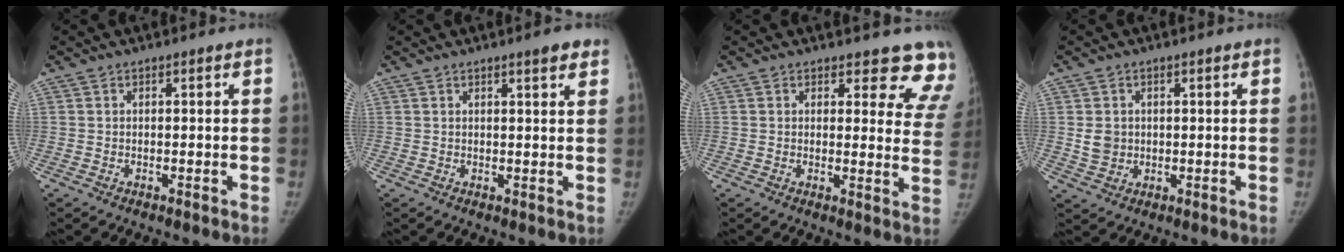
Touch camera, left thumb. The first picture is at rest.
{"total": 3.3, "force": [2.2, 0.5, 2.4], "torque": [-0.026, -0.010, 0.028]}
{"total": 11.5, "force": [10.6, 4.1, 1.8], "torque": [0.041, -0.082, 0.082]}
{"total": 3.7, "force": [0.4, 3.2, 1.8], "torque": [-0.019, -0.003, 0.016]}